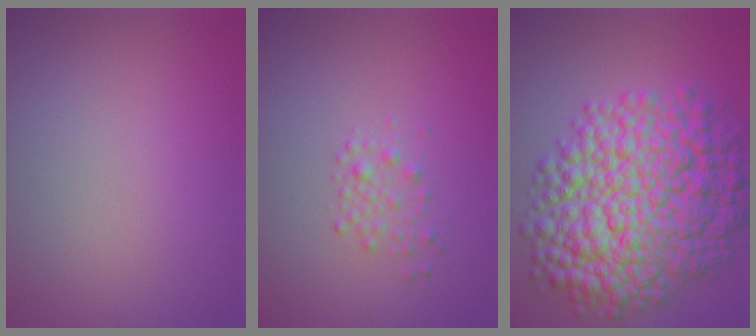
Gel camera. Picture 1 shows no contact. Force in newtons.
{"total": 1.6, "press": 1.6, "slide": 0.1}
{"total": 13.0, "press": 13.0, "slide": 0.2}